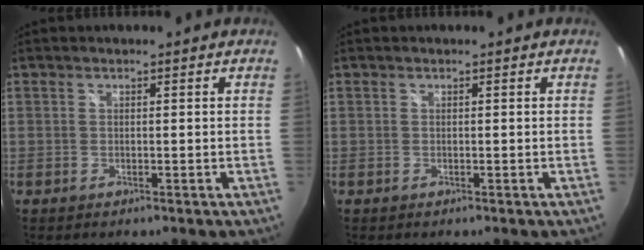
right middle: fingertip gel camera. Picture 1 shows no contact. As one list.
[{"total": 0.0}]